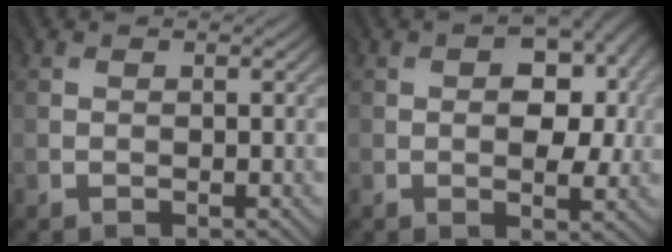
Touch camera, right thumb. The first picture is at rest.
{"total": 6.5, "force": [0.5, 3.7, 5.4], "torque": [-0.077, -0.004, 0.008]}